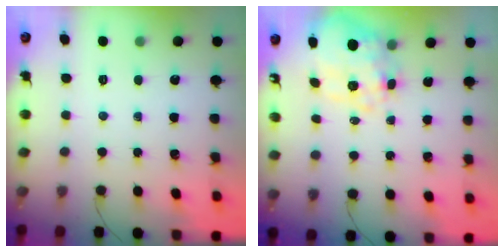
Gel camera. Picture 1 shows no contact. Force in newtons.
{"total": 12.9, "press": 12.7, "slide": 2.4}